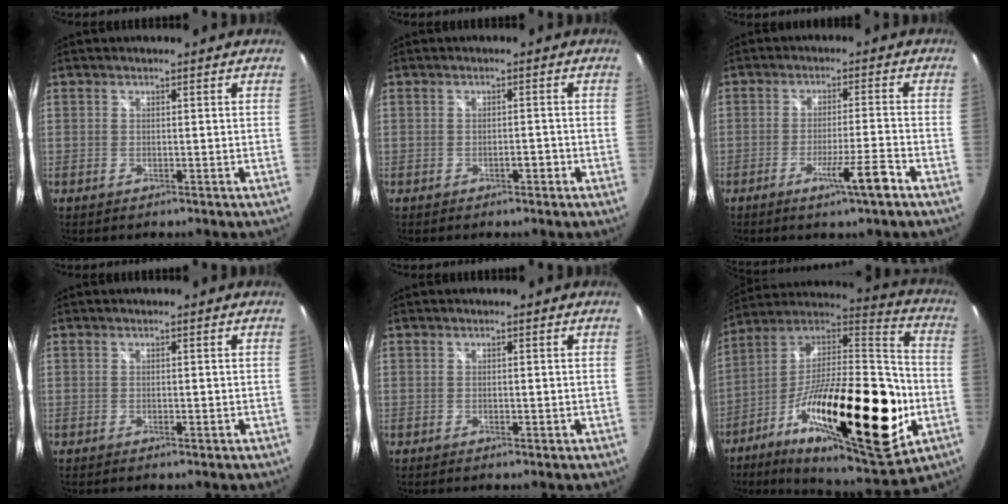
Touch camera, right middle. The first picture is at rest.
{"total": 1.5, "force": [-1.0, 0.7, 0.8], "torque": [-0.014, 0.002, -0.015]}
{"total": 6.4, "force": [-3.8, -0.8, 5.1], "torque": [-0.093, -0.013, -0.065]}
{"total": 0.9, "force": [-0.4, 0.4, 0.7], "torque": [-0.010, 0.000, -0.007]}
{"total": 0.9, "force": [-0.3, 0.5, 0.7], "torque": [-0.009, 0.000, -0.005]}
{"total": 34.2, "force": [-10.7, 11.2, 30.5], "torque": [-0.522, -0.035, -0.176]}